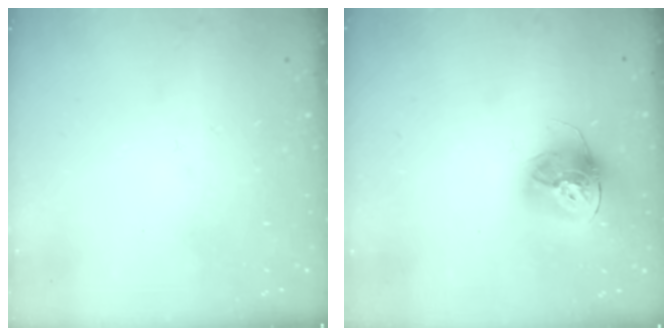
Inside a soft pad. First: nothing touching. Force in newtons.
{"total": 15.6, "press": 15.5, "slide": 1.4}